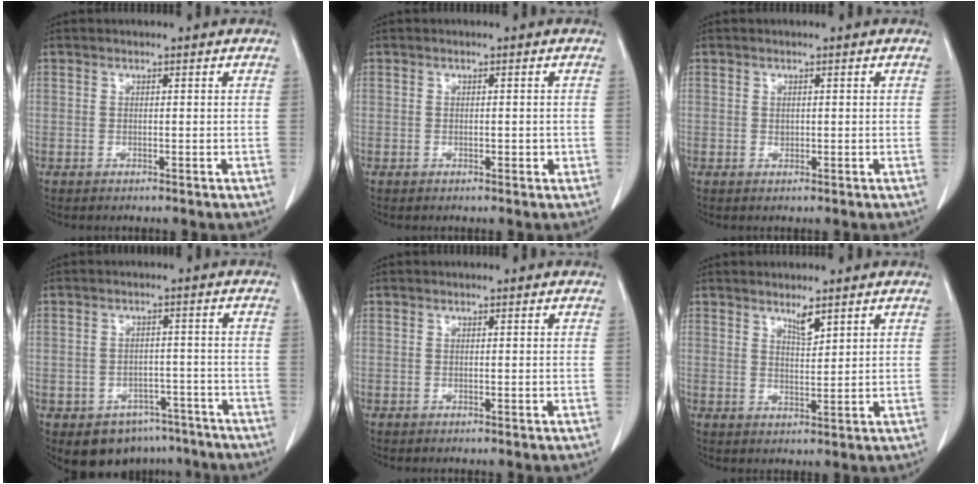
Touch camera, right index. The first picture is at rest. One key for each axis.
{"total": 1.2, "fx": -0.2, "fy": 0.6, "fz": 1.0, "tx": -0.012, "ty": 0.001, "tz": -0.001}
{"total": 0.5, "fx": 0.1, "fy": 0.5, "fz": 0.3, "tx": -0.003, "ty": 0.001, "tz": 0.002}
{"total": 8.7, "fx": -6.4, "fy": 5.8, "fz": 1.5, "tx": -0.004, "ty": 0.023, "tz": -0.080}
{"total": 0.0}
{"total": 2.7, "fx": 2.1, "fy": 0.4, "fz": 1.7, "tx": -0.035, "ty": -0.008, "tz": 0.040}